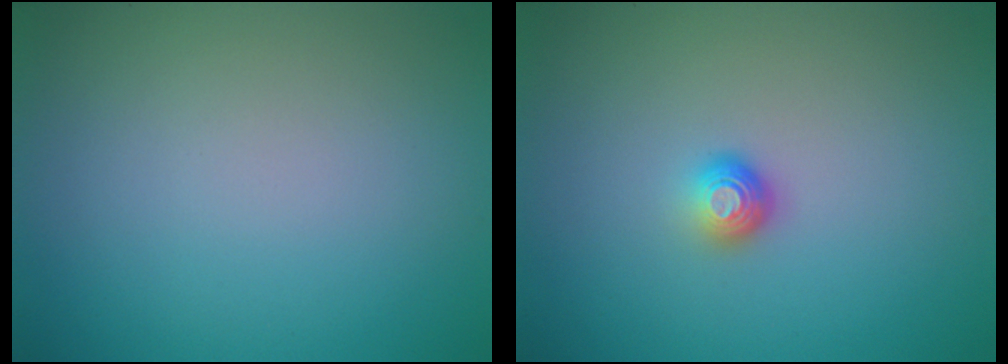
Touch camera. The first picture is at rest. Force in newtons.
{"total": 1.6, "press": 1.1, "slide": 1.1}